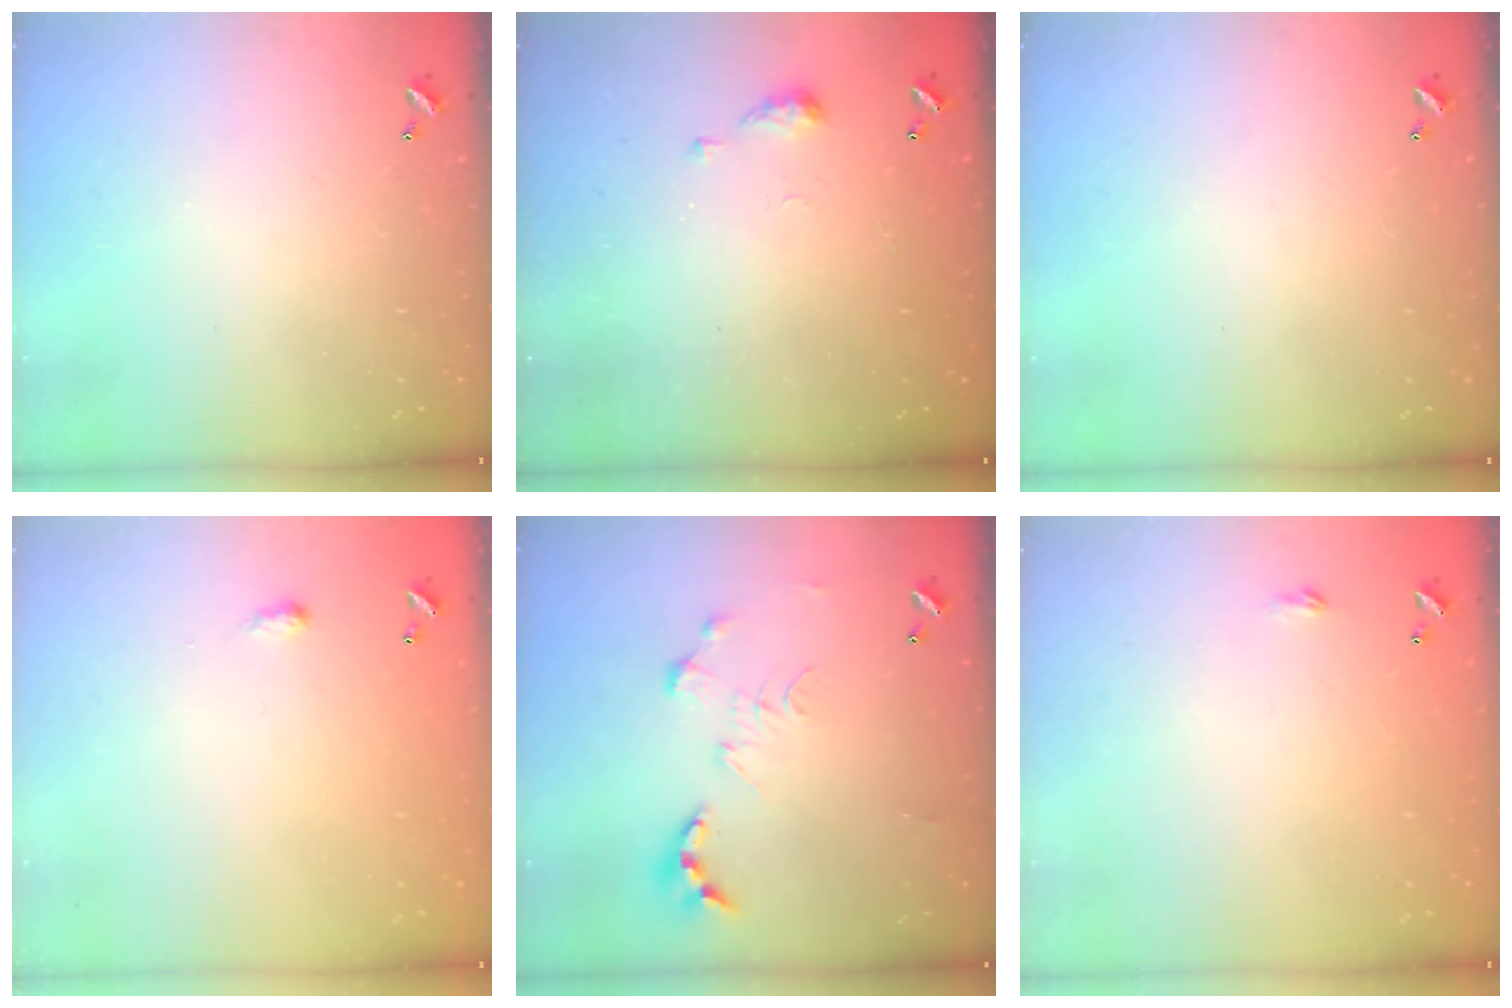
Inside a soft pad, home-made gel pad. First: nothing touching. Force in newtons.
{"total": 5.2, "press": 5.1, "slide": 0.7}
{"total": 0.0}
{"total": 1.6, "press": 1.5, "slide": 0.4}
{"total": 0.6, "press": 0.6, "slide": 0.1}
{"total": 2.2, "press": 2.2, "slide": 0.4}